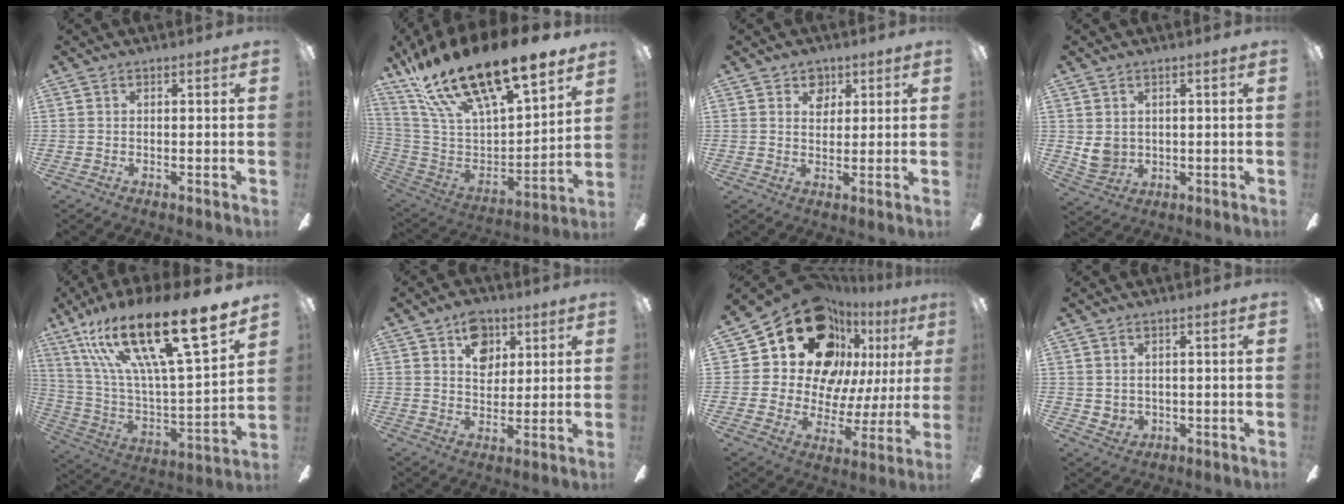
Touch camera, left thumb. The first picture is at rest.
{"total": 24.3, "force": [18.2, 7.4, 14.3], "torque": [-0.256, -0.121, 0.308]}
{"total": 4.8, "force": [2.9, 3.5, 1.2], "torque": [-0.005, -0.007, 0.048]}
{"total": 4.9, "force": [1.4, 4.1, 2.3], "torque": [-0.049, 0.003, 0.029]}
{"total": 26.8, "force": [16.4, 7.0, 20.0], "torque": [-0.366, -0.099, 0.270]}
{"total": 9.0, "force": [4.8, 6.2, 4.4], "torque": [-0.046, -0.008, 0.083]}
{"total": 23.2, "force": [14.3, 14.7, 11.0], "torque": [-0.188, -0.088, 0.280]}
{"total": 2.5, "force": [1.2, 2.0, 0.9], "torque": [-0.014, -0.007, 0.021]}